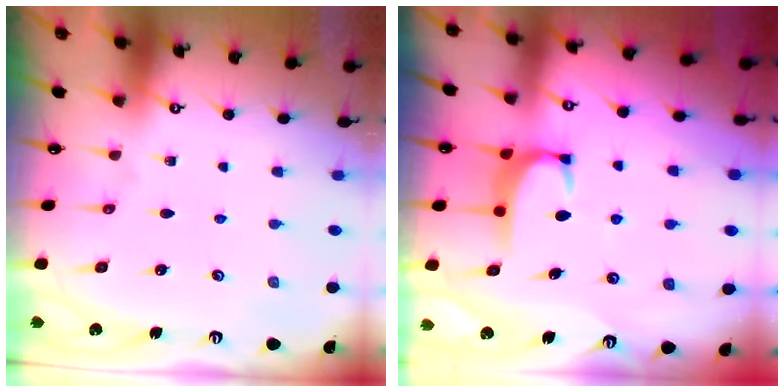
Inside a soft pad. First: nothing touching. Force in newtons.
{"total": 2.0, "press": 2.0, "slide": 0.5}